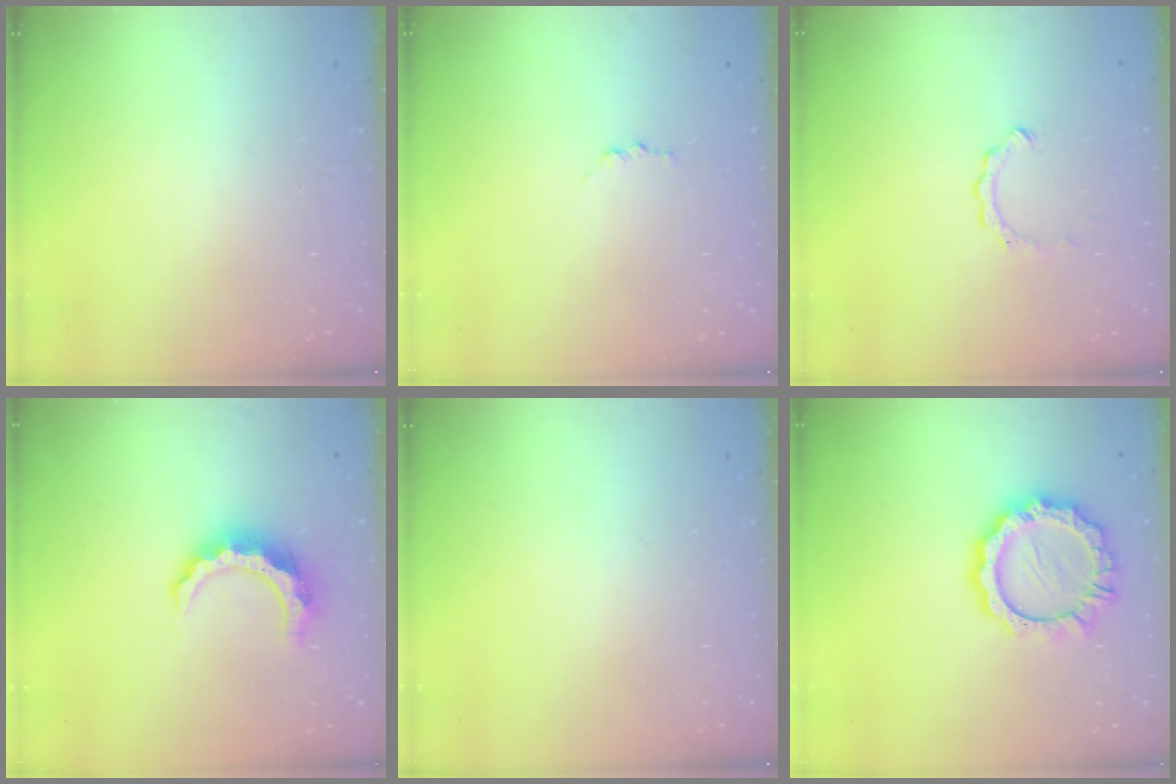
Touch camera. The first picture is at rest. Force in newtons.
{"total": 2.8, "press": 2.8, "slide": 0.3}
{"total": 2.6, "press": 2.6, "slide": 0.3}
{"total": 8.6, "press": 8.6, "slide": 0.1}
{"total": 0.0}
{"total": 11.4, "press": 11.4, "slide": 1.1}